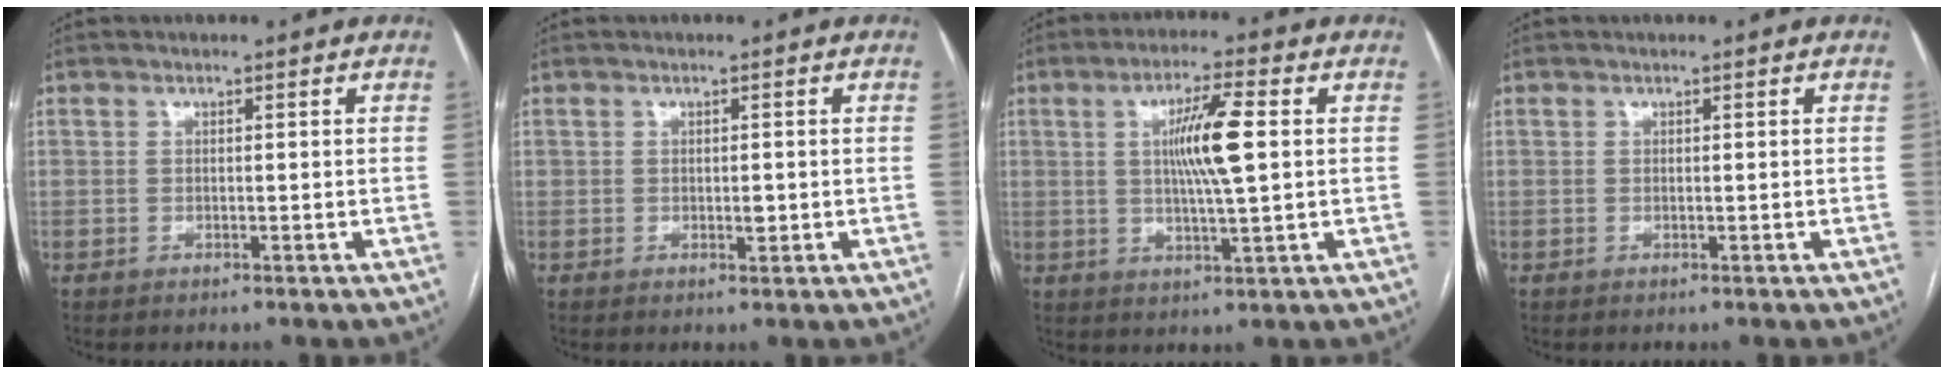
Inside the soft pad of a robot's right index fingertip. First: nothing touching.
{"total": 1.3, "force": [-0.1, 0.6, 1.1], "torque": [-0.016, -0.001, 0.000]}
{"total": 8.5, "force": [1.3, 0.4, 8.4], "torque": [-0.151, 0.001, 0.024]}
{"total": 0.0}